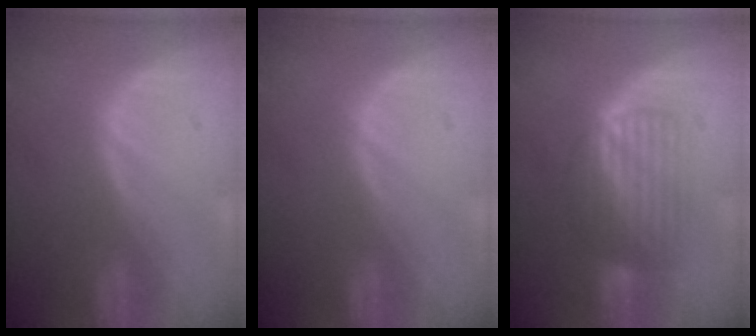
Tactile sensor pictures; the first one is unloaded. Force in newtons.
{"total": 0.0}
{"total": 6.7, "press": 6.5, "slide": 1.8}